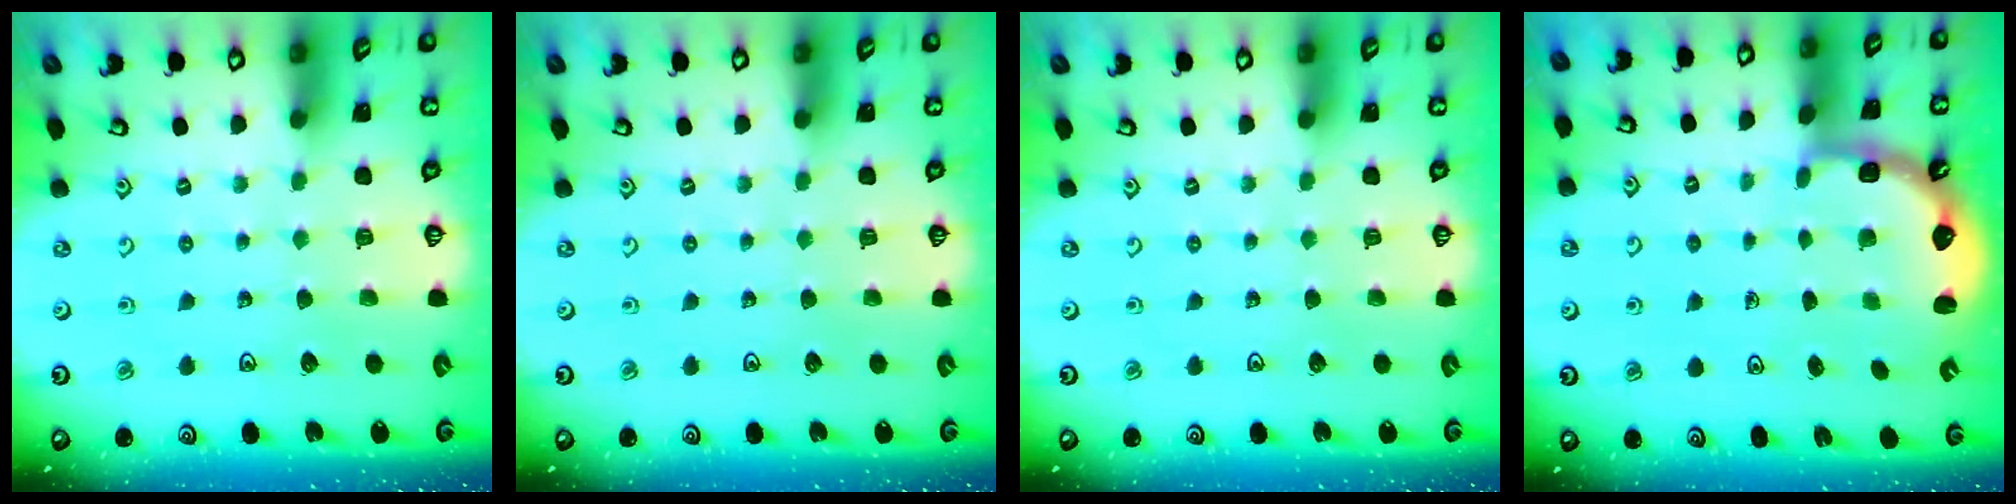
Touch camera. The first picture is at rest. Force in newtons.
{"total": 0.0}
{"total": 0.0}
{"total": 2.6, "press": 2.2, "slide": 1.4}